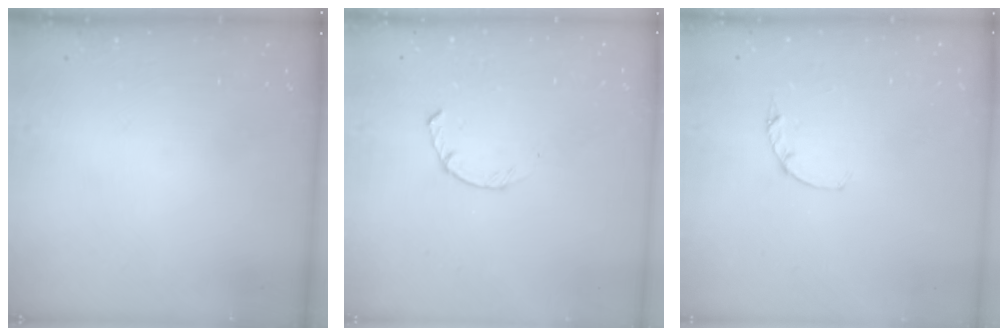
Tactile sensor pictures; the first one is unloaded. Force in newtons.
{"total": 2.3, "press": 2.2, "slide": 0.4}
{"total": 1.2, "press": 1.1, "slide": 0.3}